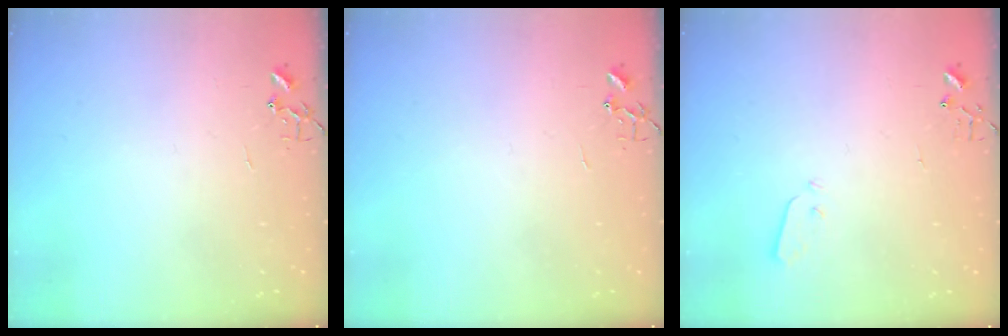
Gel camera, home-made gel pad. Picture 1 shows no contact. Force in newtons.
{"total": 0.0}
{"total": 3.0, "press": 2.9, "slide": 0.3}